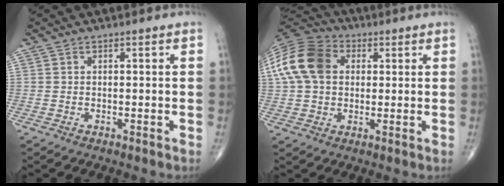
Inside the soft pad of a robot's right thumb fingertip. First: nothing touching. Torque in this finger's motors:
{"motor_torque": [-0.33, 0.92, 1.03, 0.07, 0.13]}